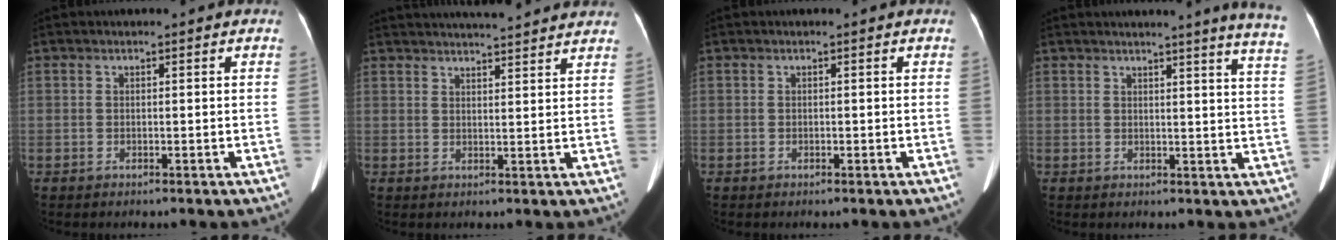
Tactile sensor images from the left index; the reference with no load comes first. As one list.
[{"total": 13.5, "force": [12.6, 0.8, 4.7], "torque": [-0.073, 0.026, 0.161]}, {"total": 0.0}, {"total": 11.0, "force": [9.8, -1.5, 4.8], "torque": [-0.053, -0.067, 0.085]}]